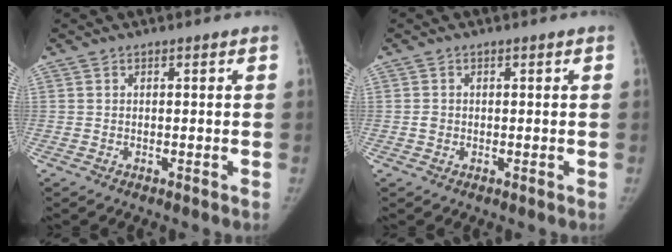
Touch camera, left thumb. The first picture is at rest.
{"total": 1.1, "force": [-0.1, 1.0, 0.4], "torque": [-0.005, 0.002, 0.000]}